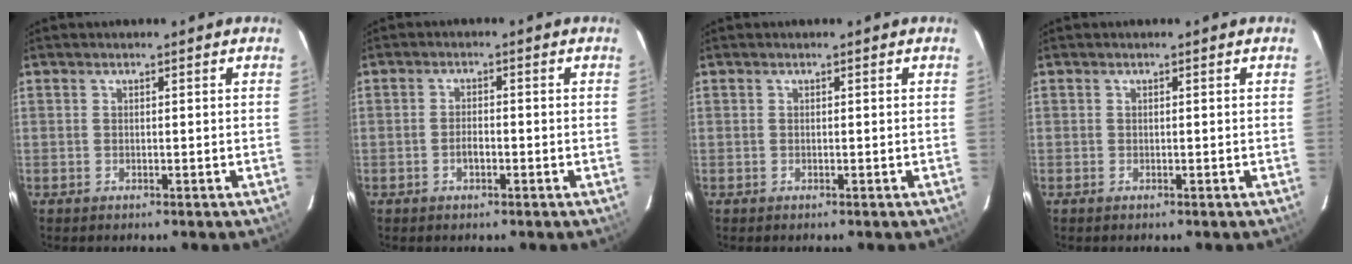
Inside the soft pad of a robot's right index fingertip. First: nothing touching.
{"total": 2.3, "force": [-1.0, 1.0, 1.8], "torque": [-0.036, 0.004, -0.020]}
{"total": 0.0}
{"total": 0.0}